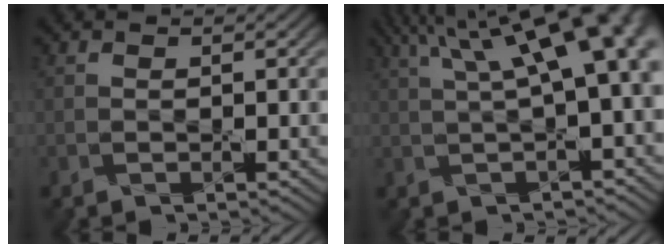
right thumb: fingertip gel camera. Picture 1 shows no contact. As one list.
[{"total": 14.5, "force": [4.8, 4.6, 12.8], "torque": [-0.166, 0.043, 0.073]}]